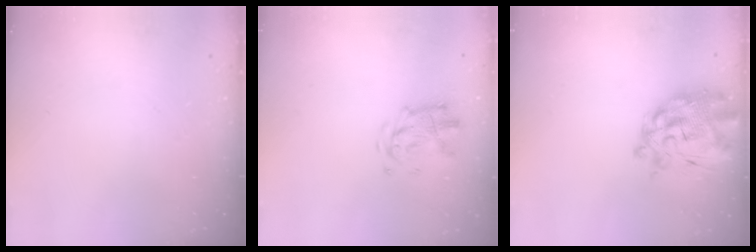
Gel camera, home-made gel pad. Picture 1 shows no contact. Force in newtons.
{"total": 3.8, "press": 3.8, "slide": 0.5}
{"total": 11.1, "press": 10.3, "slide": 4.0}